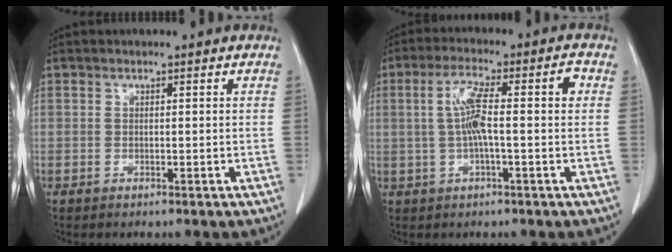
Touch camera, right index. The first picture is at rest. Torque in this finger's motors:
{"motor_torque": [0.64, 0.36, 0.23, 0.10]}